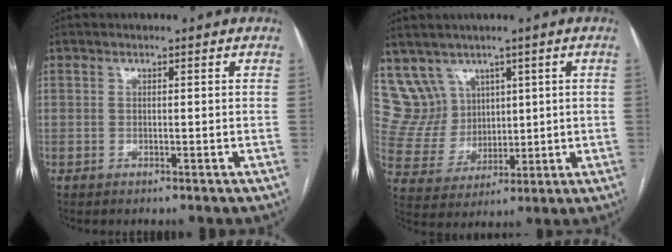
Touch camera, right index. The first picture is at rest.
{"total": 8.0, "force": [5.2, 6.1, 0.2], "torque": [-0.019, 0.036, 0.122]}